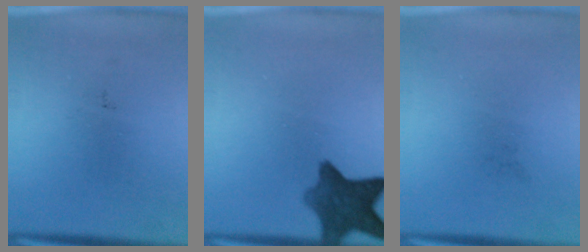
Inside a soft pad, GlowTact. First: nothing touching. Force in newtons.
{"total": 8.7}
{"total": 0.0}